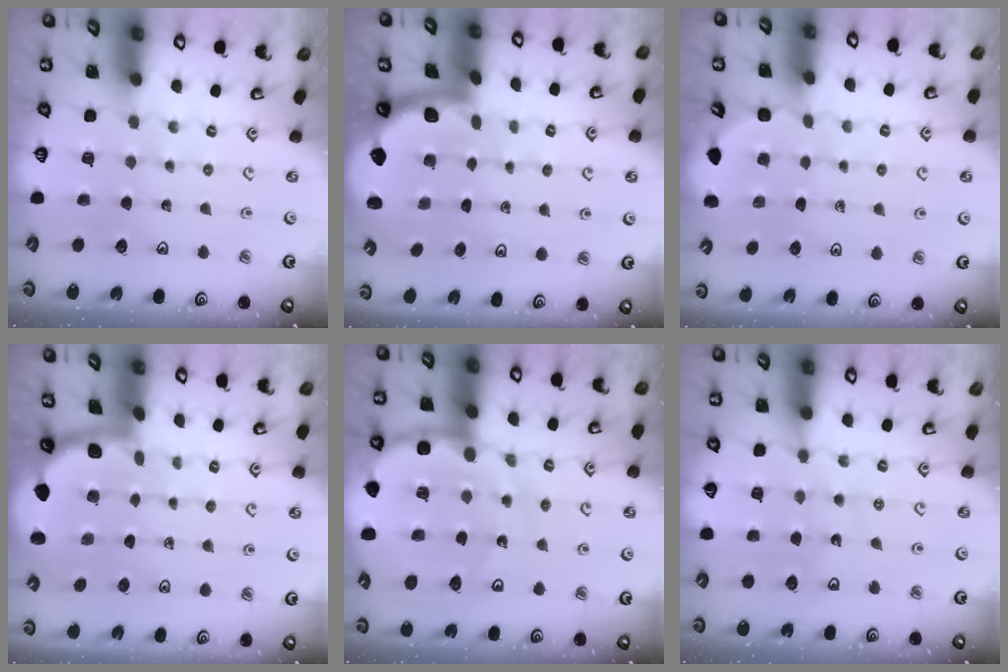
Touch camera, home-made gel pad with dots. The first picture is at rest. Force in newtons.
{"total": 1.6, "press": 1.6, "slide": 0.1}
{"total": 2.2, "press": 1.2, "slide": 1.9}
{"total": 1.9, "press": 1.9, "slide": 0.0}
{"total": 16.2, "press": 16.1, "slide": 2.0}
{"total": 7.1, "press": 6.6, "slide": 2.6}